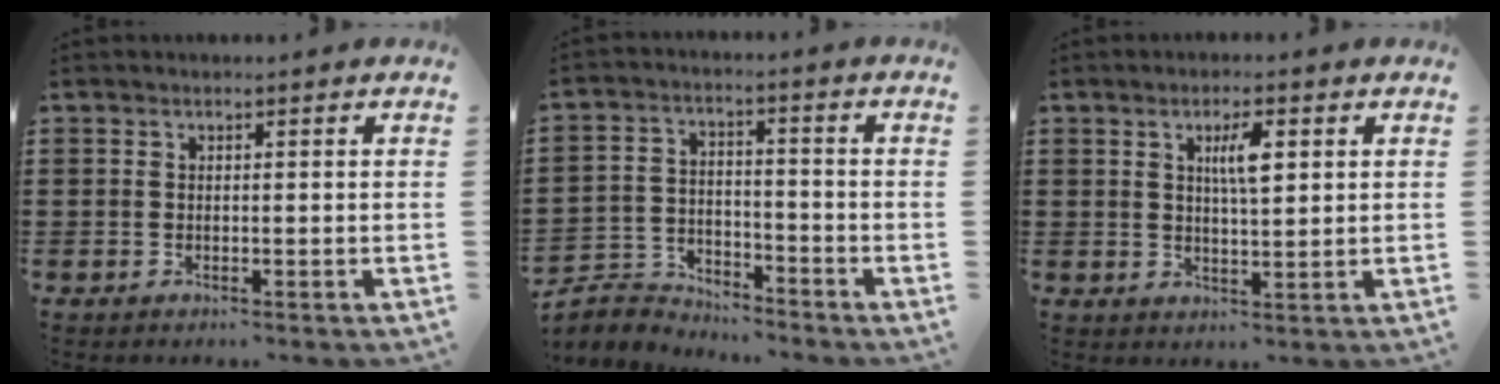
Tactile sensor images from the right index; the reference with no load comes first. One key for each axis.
{"total": 4.5, "fx": -4.3, "fy": 1.2, "fz": 0.1, "tx": -0.024, "ty": 0.003, "tz": -0.095}
{"total": 4.6, "fx": 1.5, "fy": 1.2, "fz": 4.2, "tx": -0.079, "ty": 0.004, "tz": 0.020}